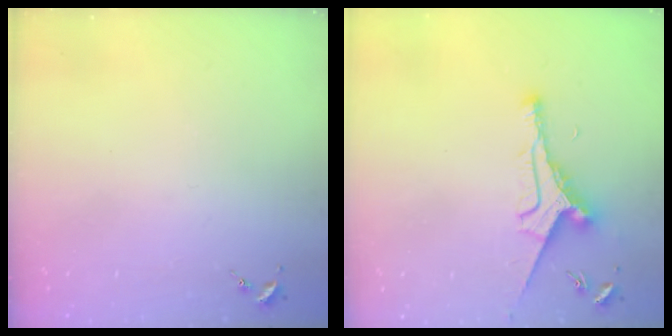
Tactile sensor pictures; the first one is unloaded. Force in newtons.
{"total": 9.4, "press": 9.4, "slide": 0.9}